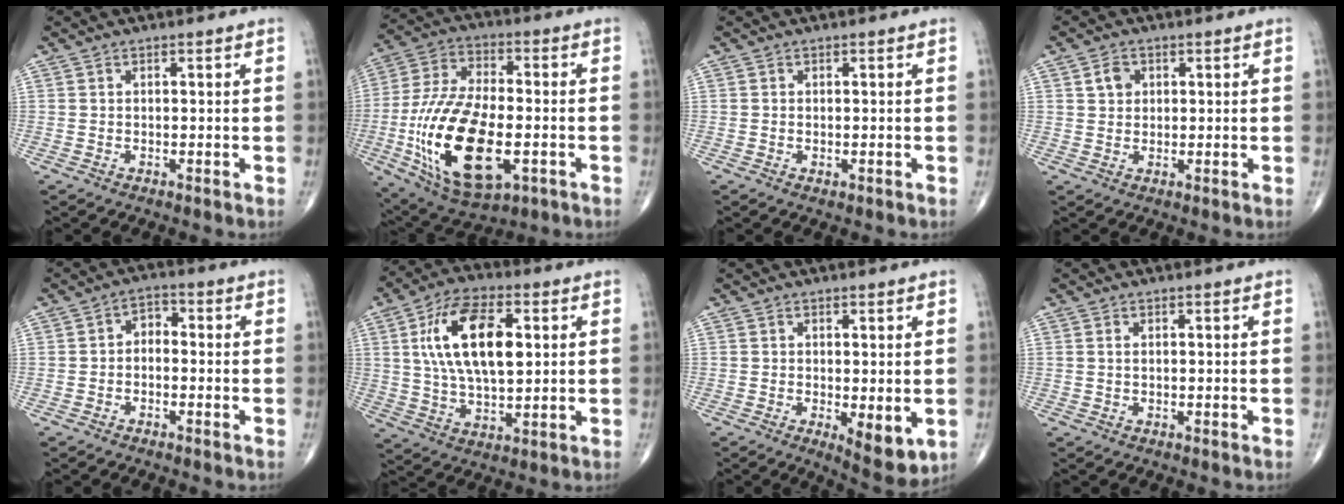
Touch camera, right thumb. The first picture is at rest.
{"total": 23.2, "force": [-5.4, 11.4, 19.5], "torque": [-0.385, 0.007, -0.080]}
{"total": 0.7, "force": [-0.2, 0.4, 0.6], "torque": [-0.011, -0.003, -0.001]}
{"total": 3.0, "force": [1.0, 2.4, 1.5], "torque": [-0.014, -0.002, 0.018]}
{"total": 3.2, "force": [-0.7, 2.3, 2.2], "torque": [-0.016, 0.018, -0.025]}
{"total": 16.7, "force": [3.7, 8.1, 14.1], "torque": [-0.247, 0.000, 0.065]}
{"total": 6.5, "force": [-1.2, 2.4, 6.0], "torque": [-0.077, -0.020, -0.011]}
{"total": 0.6, "force": [0.2, 0.2, 0.5], "torque": [-0.010, 0.004, 0.003]}